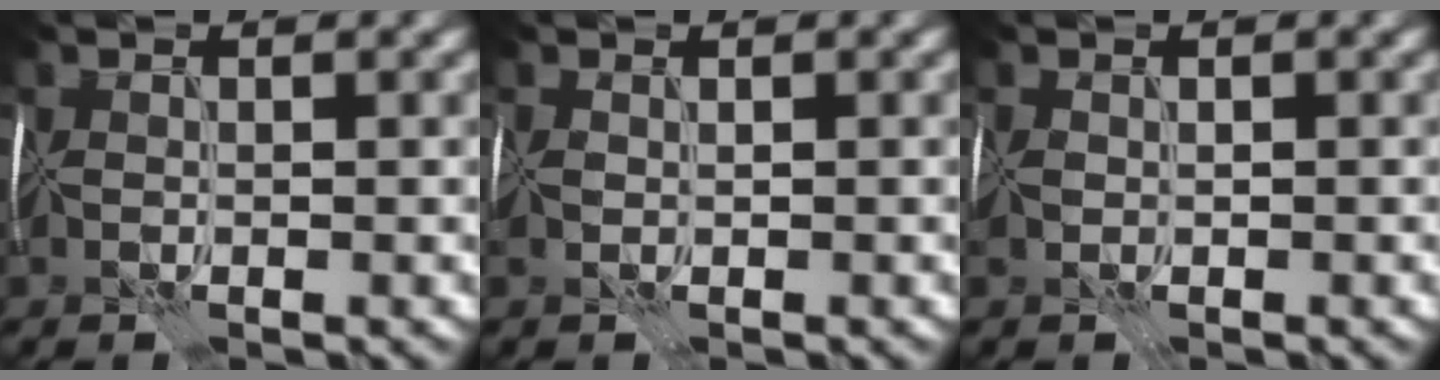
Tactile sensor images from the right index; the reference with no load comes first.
{"total": 1.0, "force": [0.0, 0.7, 0.8], "torque": [-0.019, 0.004, -0.001]}
{"total": 1.3, "force": [-0.3, 0.8, 1.0], "torque": [-0.022, -0.002, -0.007]}